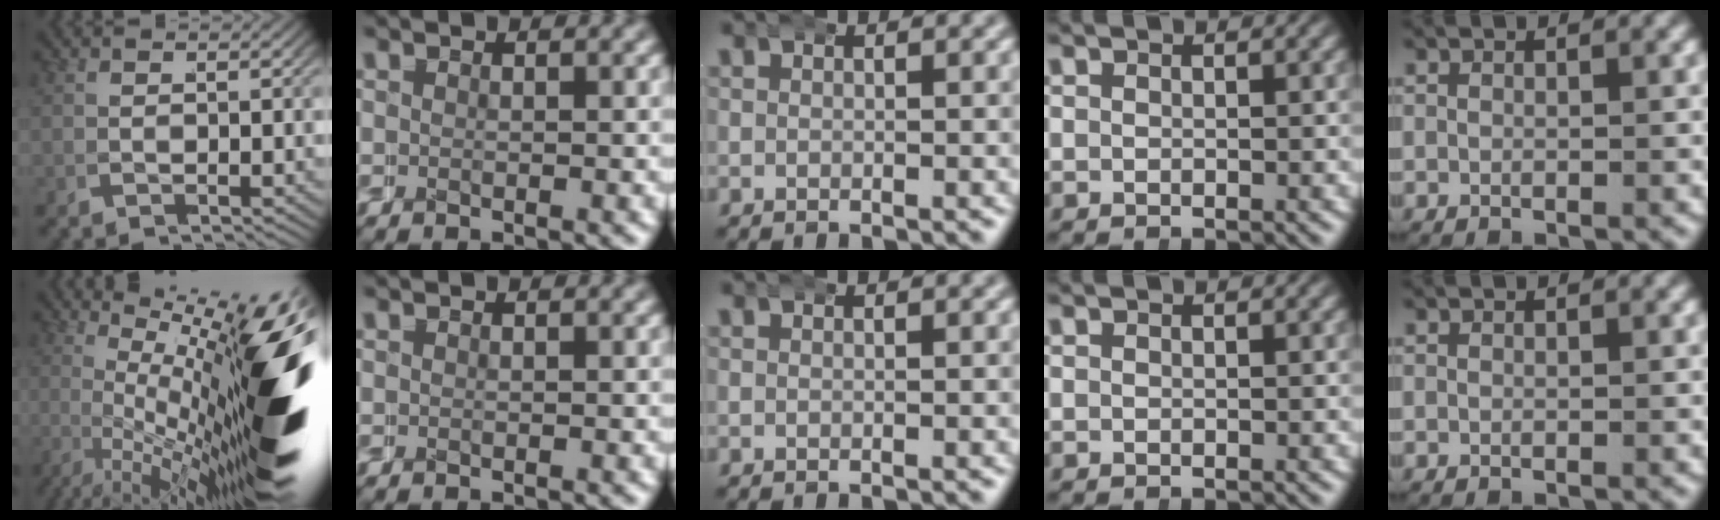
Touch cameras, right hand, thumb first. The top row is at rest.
{"thumb": {"total": 19.3, "force": [-0.5, 8.7, 17.2], "torque": [-0.232, -0.023, 0.008]}}